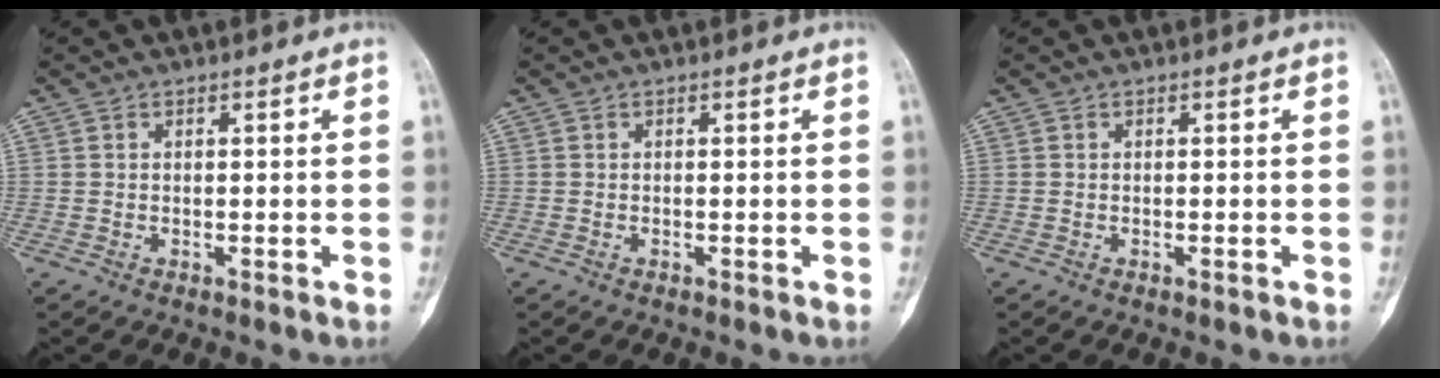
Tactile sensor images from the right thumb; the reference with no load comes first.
{"total": 0.0}
{"total": 0.0}